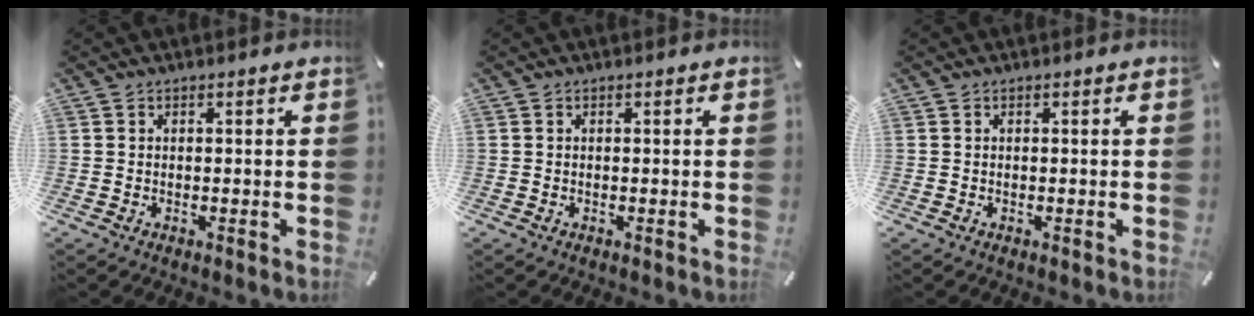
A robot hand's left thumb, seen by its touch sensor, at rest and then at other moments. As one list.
[{"total": 0.0}, {"total": 0.0}]